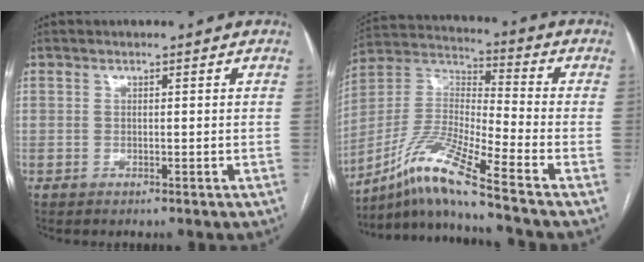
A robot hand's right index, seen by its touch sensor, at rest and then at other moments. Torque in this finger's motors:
{"motor_torque": [1.07, -1.07, 0.19, 0.06]}